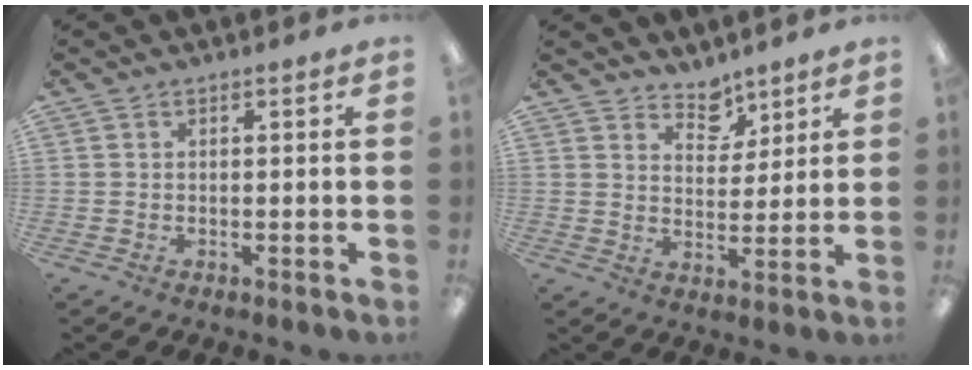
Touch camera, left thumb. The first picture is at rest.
{"total": 6.2, "force": [5.3, 3.2, 0.8], "torque": [-0.005, -0.039, 0.096]}